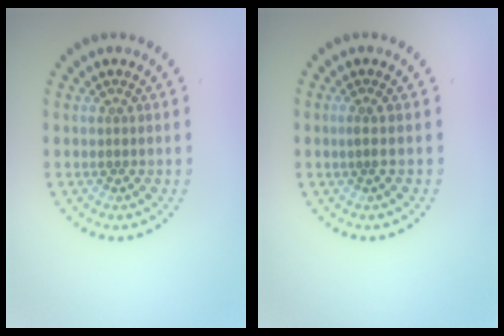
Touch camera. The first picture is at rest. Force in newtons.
{"total": 0.7, "press": 0.4, "slide": 0.6}